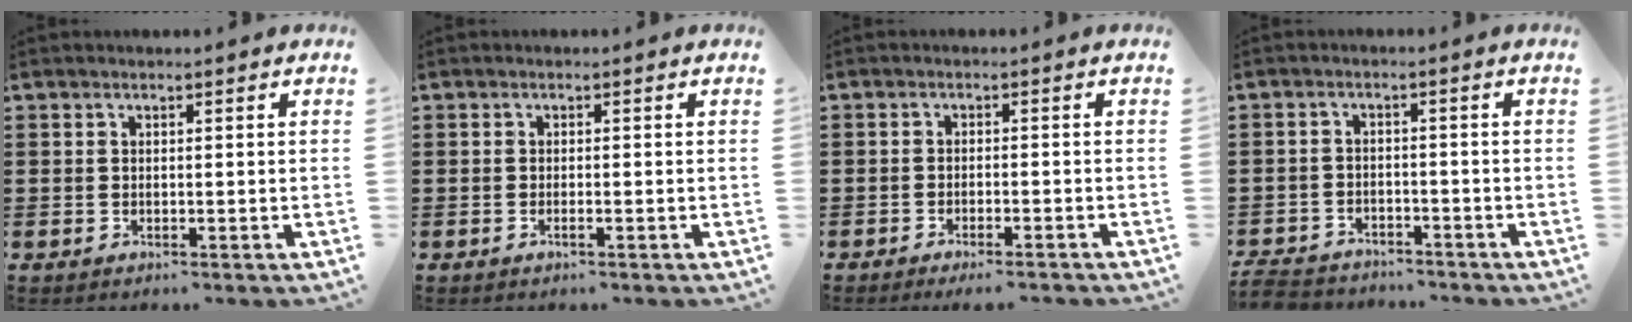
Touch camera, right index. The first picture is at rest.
{"total": 0.7, "force": [-0.3, 0.0, 0.6], "torque": [-0.011, -0.004, -0.006]}
{"total": 1.8, "force": [-1.7, -0.2, 0.8], "torque": [-0.021, -0.004, -0.034]}
{"total": 3.5, "force": [-3.4, 0.6, 0.1], "torque": [-0.021, -0.002, -0.077]}